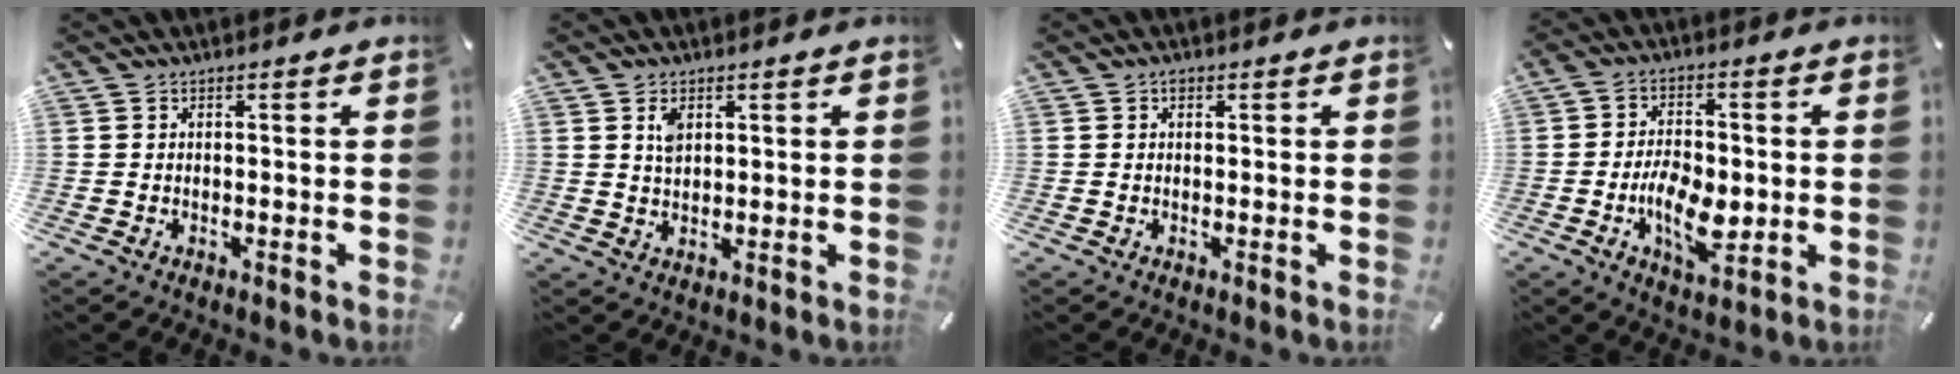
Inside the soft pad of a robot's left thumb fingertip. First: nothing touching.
{"total": 3.3, "force": [1.5, 1.9, 2.2], "torque": [-0.033, -0.005, 0.024]}
{"total": 0.8, "force": [0.3, 0.7, 0.3], "torque": [-0.007, 0.004, 0.005]}
{"total": 10.0, "force": [-2.0, 5.7, 8.0], "torque": [-0.146, -0.002, -0.036]}